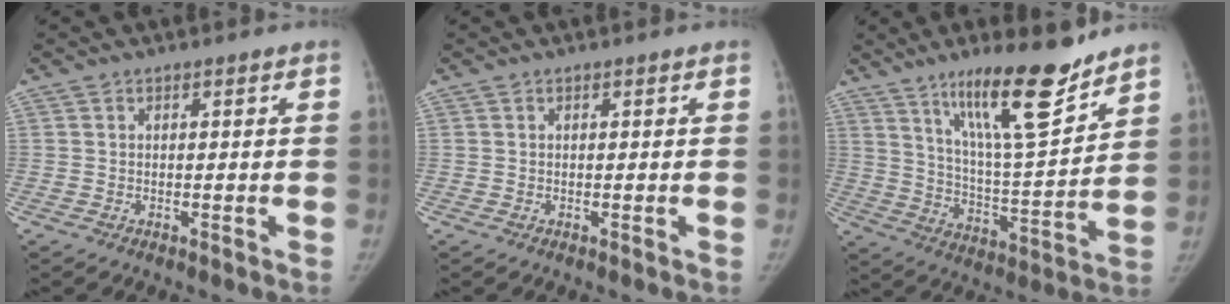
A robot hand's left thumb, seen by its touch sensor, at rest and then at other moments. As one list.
[{"total": 0.0}, {"total": 17.9, "force": [12.5, 3.5, 12.2], "torque": [-0.174, -0.084, 0.214]}]